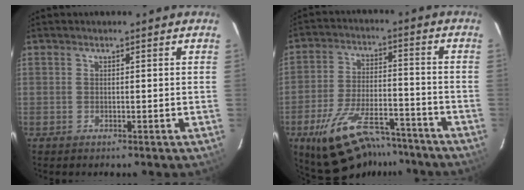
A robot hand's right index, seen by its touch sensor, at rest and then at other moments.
{"total": 16.9, "force": [-12.2, 7.4, 9.1], "torque": [-0.181, -0.009, -0.188]}